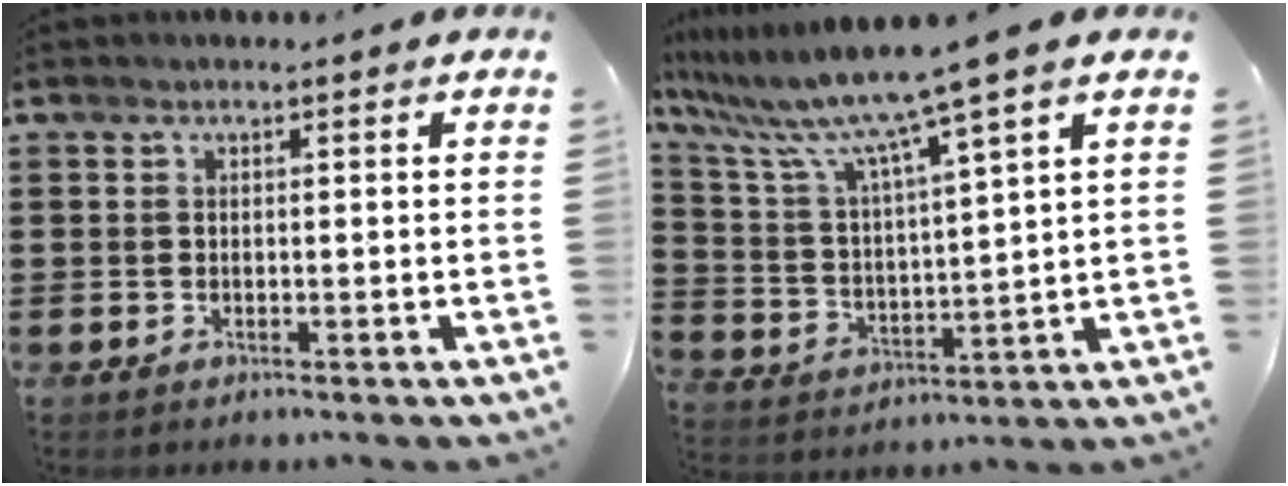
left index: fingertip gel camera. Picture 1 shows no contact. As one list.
[{"total": 10.2, "force": [8.2, -0.9, 6.0], "torque": [-0.151, -0.053, 0.128]}]